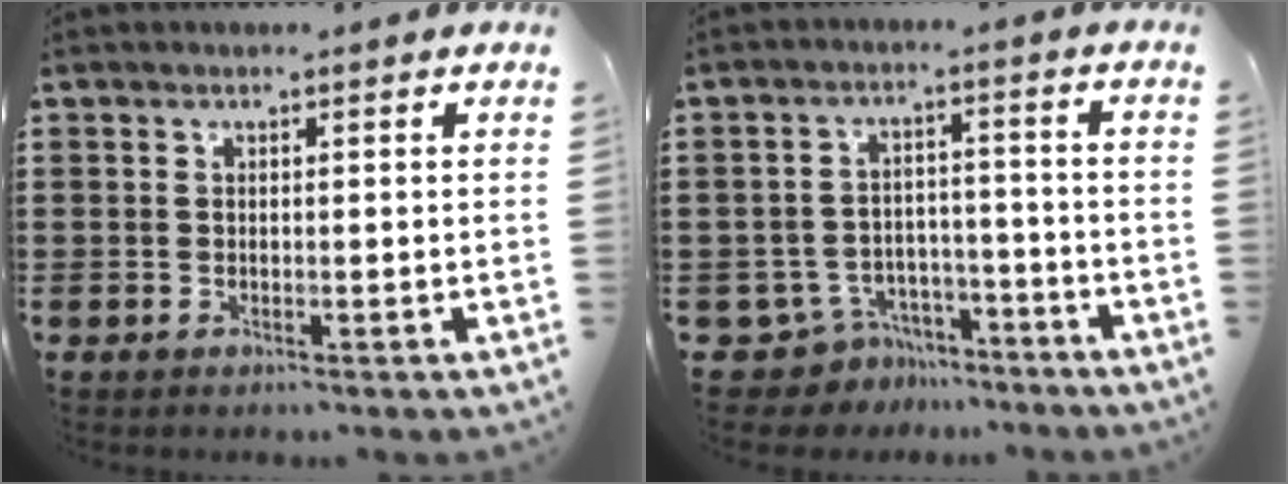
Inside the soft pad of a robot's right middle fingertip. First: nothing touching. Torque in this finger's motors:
{"motor_torque": [-0.40, -0.28, 0.00, -0.03]}